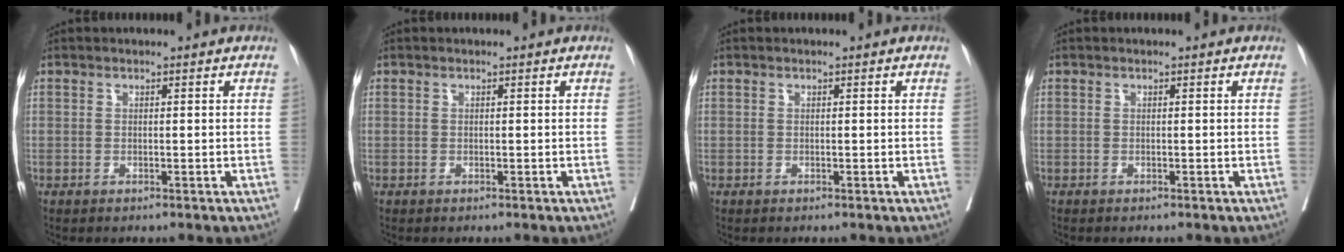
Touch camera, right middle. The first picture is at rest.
{"total": 0.0}
{"total": 0.0}
{"total": 0.0}